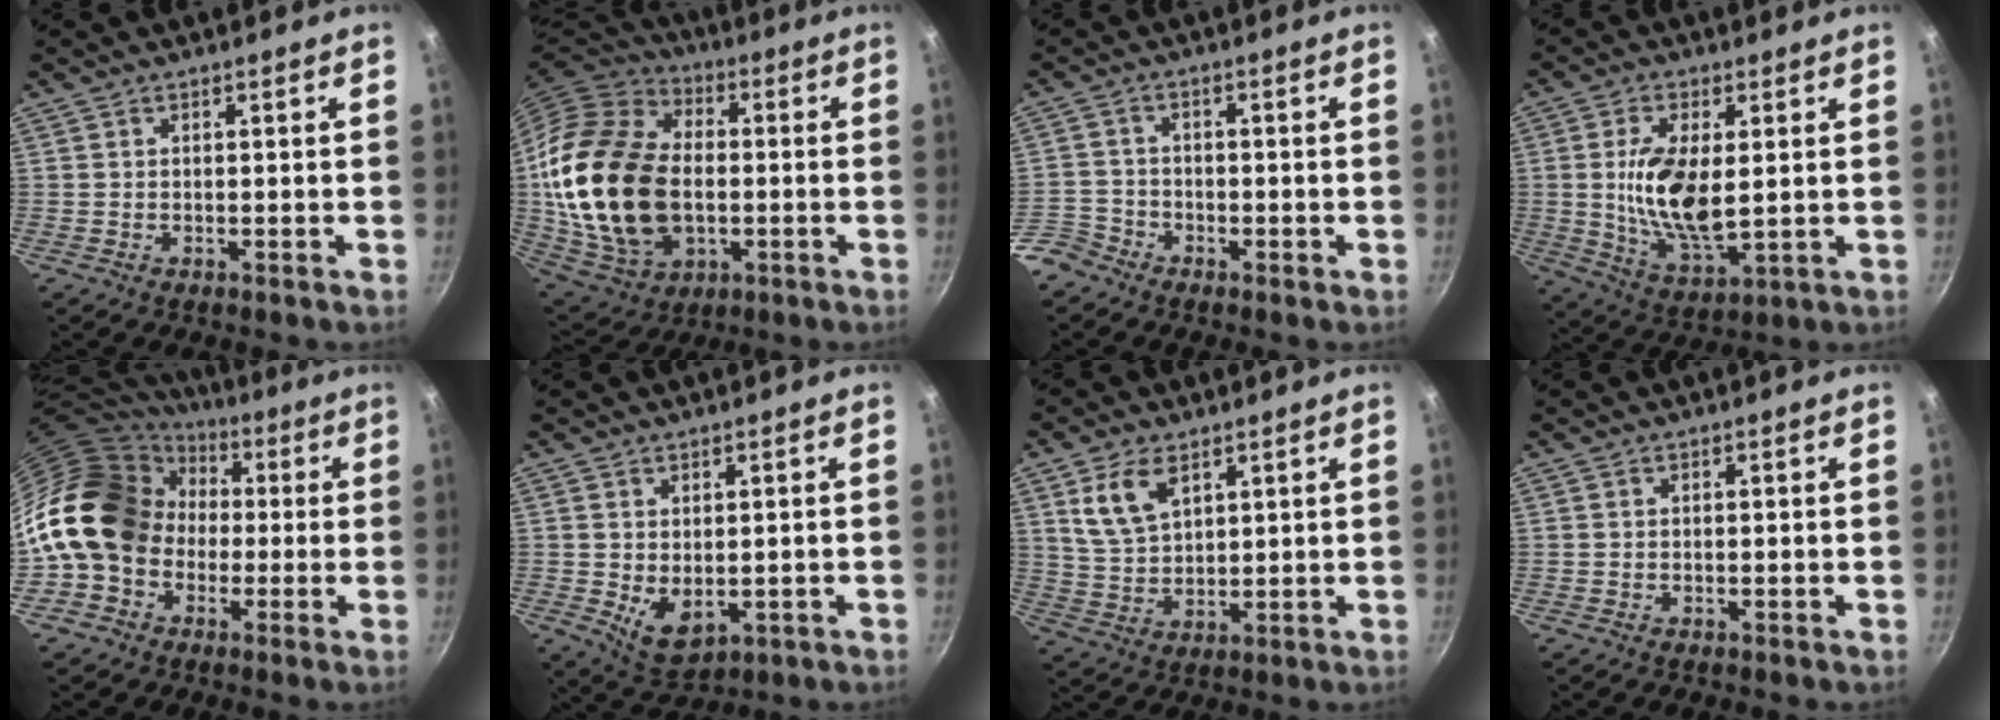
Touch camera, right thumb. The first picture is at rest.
{"total": 25.6, "force": [-1.2, 17.4, 18.7], "torque": [-0.358, 0.015, -0.011]}
{"total": 5.2, "force": [-3.8, 3.4, 0.9], "torque": [-0.006, 0.042, -0.077]}
{"total": 12.9, "force": [1.2, 6.1, 11.3], "torque": [-0.212, -0.013, 0.028]}
{"total": 17.2, "force": [0.8, 14.4, 9.4], "torque": [-0.142, 0.043, 0.006]}
{"total": 5.9, "force": [0.0, 3.8, 4.5], "torque": [-0.067, -0.019, 0.016]}
{"total": 11.1, "force": [5.1, 6.7, 7.2], "torque": [-0.119, -0.020, 0.106]}
{"total": 0.0}